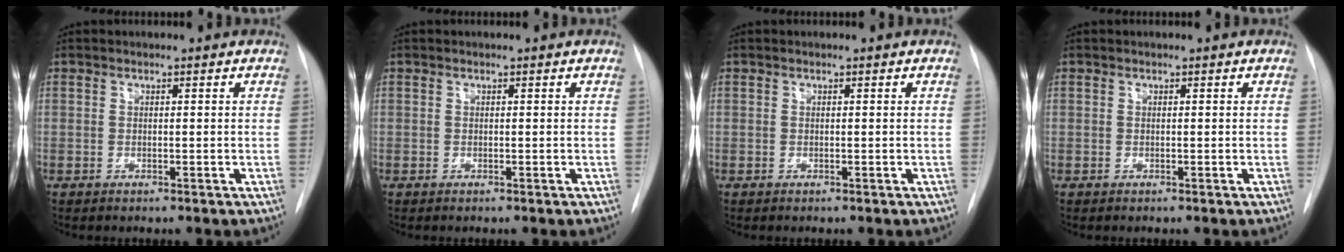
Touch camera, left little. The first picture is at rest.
{"total": 0.0}
{"total": 0.0}
{"total": 0.0}